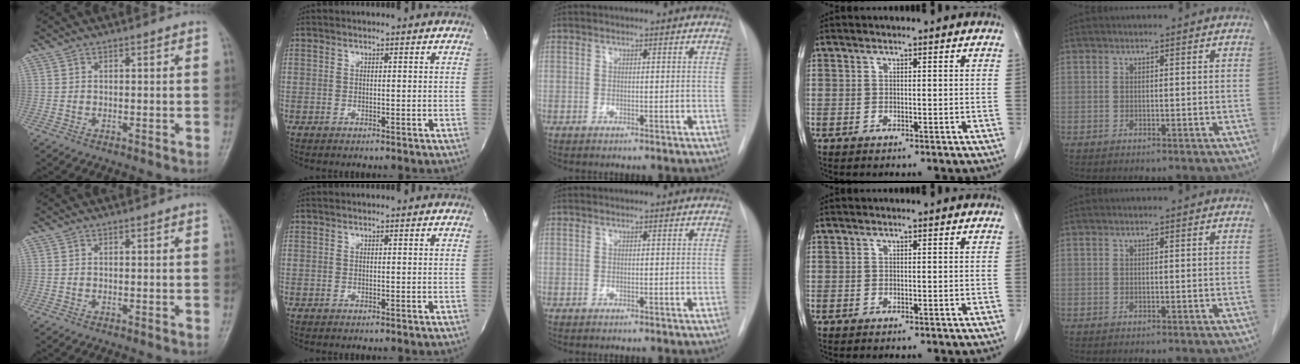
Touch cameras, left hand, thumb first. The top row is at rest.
{}